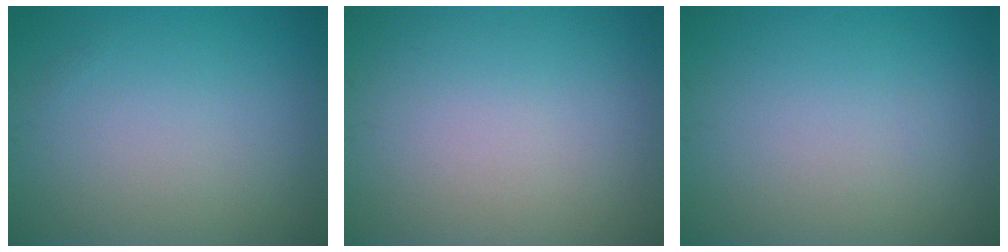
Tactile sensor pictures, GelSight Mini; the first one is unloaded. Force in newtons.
{"total": 0.0}
{"total": 0.0}